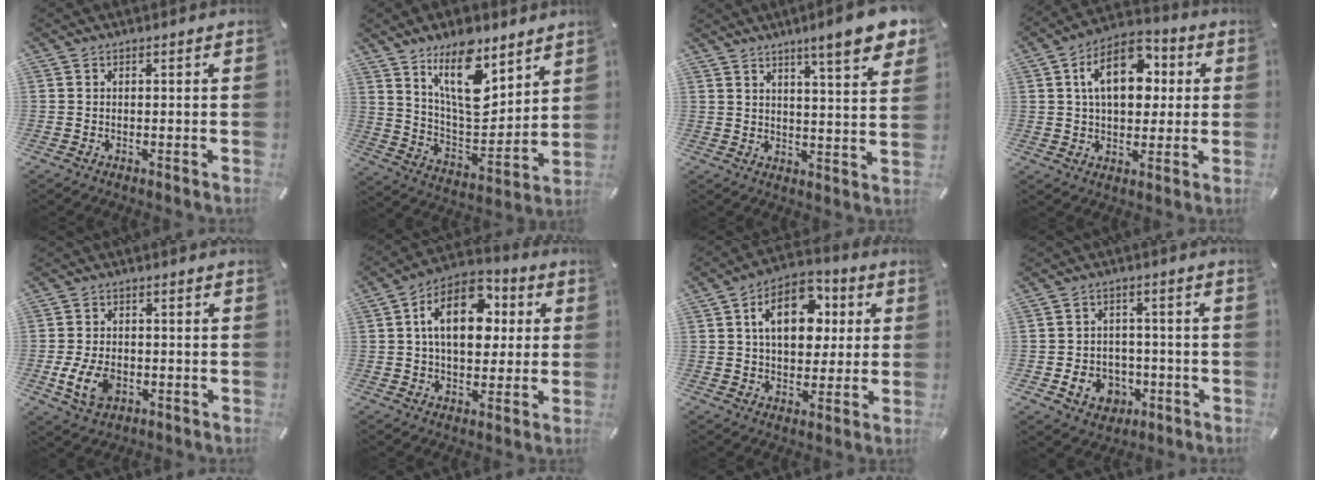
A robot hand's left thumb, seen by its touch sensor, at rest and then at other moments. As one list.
[{"total": 17.5, "force": [10.7, 8.3, 11.0], "torque": [-0.191, -0.055, 0.188]}, {"total": 9.5, "force": [7.0, 1.0, 6.4], "torque": [-0.092, -0.046, 0.113]}, {"total": 14.4, "force": [3.9, 9.3, 10.2], "torque": [-0.163, 0.005, 0.065]}, {"total": 8.1, "force": [-2.2, 5.5, 5.5], "torque": [-0.118, 0.002, -0.041]}, {"total": 15.8, "force": [3.7, 10.5, 11.2], "torque": [-0.187, -0.001, 0.064]}, {"total": 14.4, "force": [4.0, 9.8, 9.8], "torque": [-0.145, 0.004, 0.070]}, {"total": 8.2, "force": [-2.5, 6.9, 3.5], "torque": [-0.065, 0.018, -0.043]}]